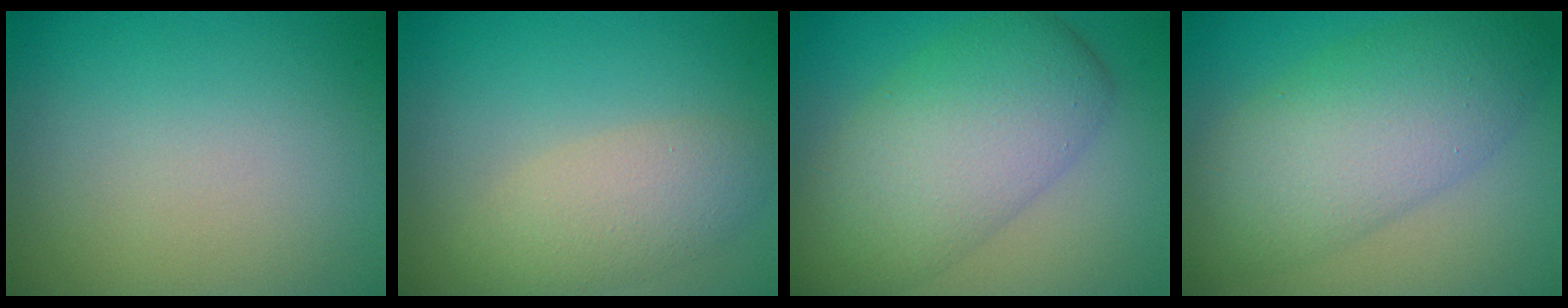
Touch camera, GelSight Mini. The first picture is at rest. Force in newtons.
{"total": 3.6, "press": 3.6, "slide": 0.1}
{"total": 8.6, "press": 8.5, "slide": 0.5}
{"total": 8.2, "press": 8.2, "slide": 0.2}